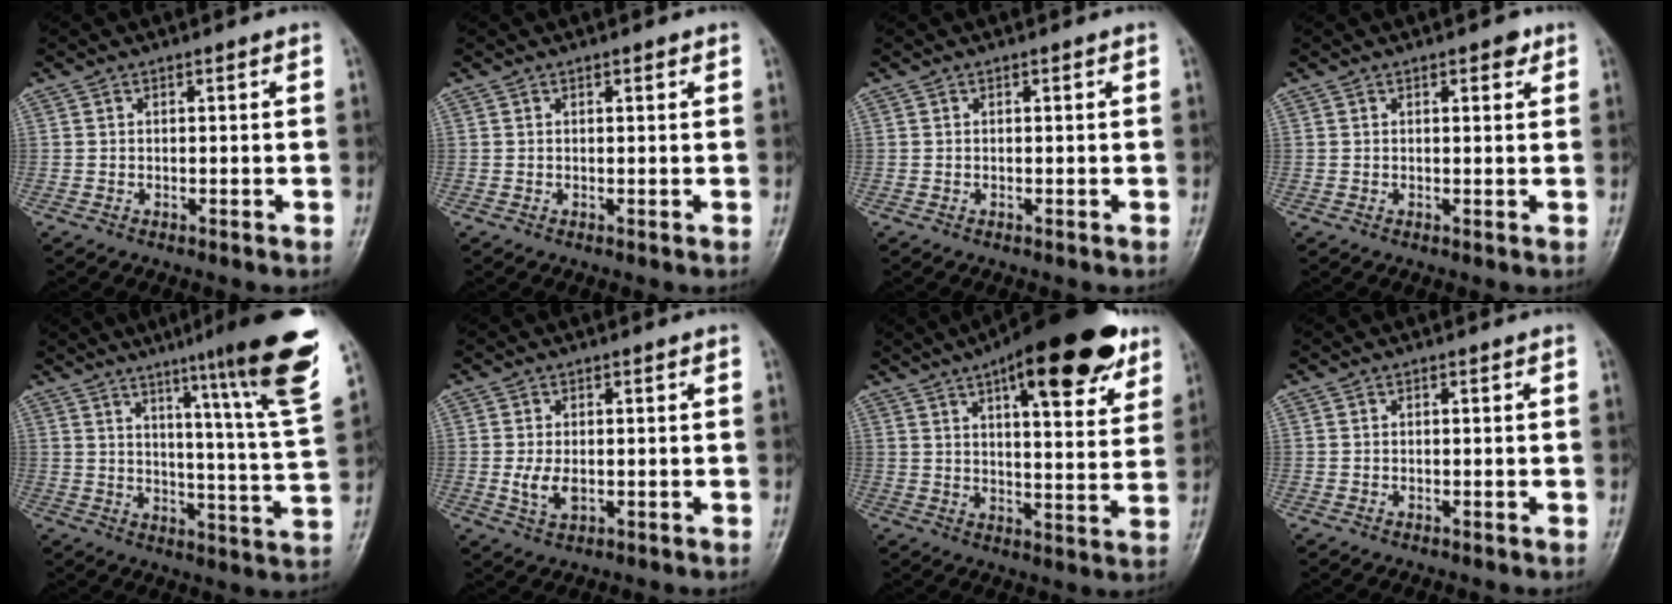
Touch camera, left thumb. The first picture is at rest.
{"total": 0.8, "force": [0.5, 0.3, 0.5], "torque": [-0.008, -0.001, 0.006]}
{"total": 0.0}
{"total": 2.1, "force": [1.2, 0.9, 1.4], "torque": [-0.011, -0.004, 0.013]}
{"total": 19.5, "force": [12.6, 0.1, 14.9], "torque": [-0.189, -0.075, 0.162]}
{"total": 3.7, "force": [-0.2, 2.1, 3.0], "torque": [-0.060, -0.009, -0.002]}
{"total": 21.3, "force": [12.2, 7.1, 15.9], "torque": [-0.200, -0.031, 0.173]}
{"total": 0.0}